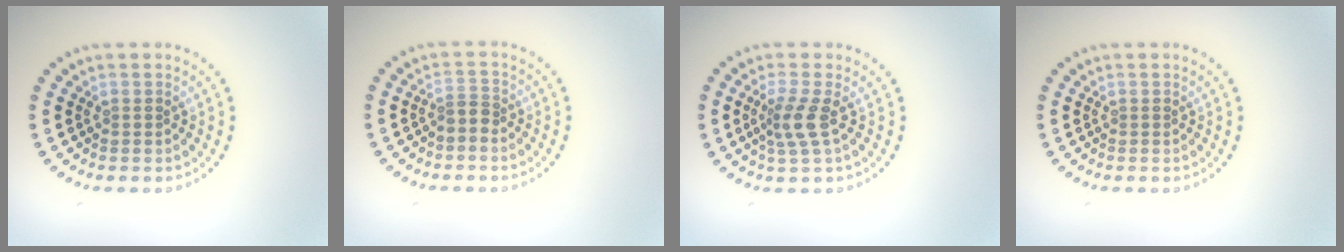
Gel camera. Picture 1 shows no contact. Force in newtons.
{"total": 1.4, "press": 0.9, "slide": 1.1}
{"total": 2.4, "press": 1.8, "slide": 1.6}
{"total": 0.0}